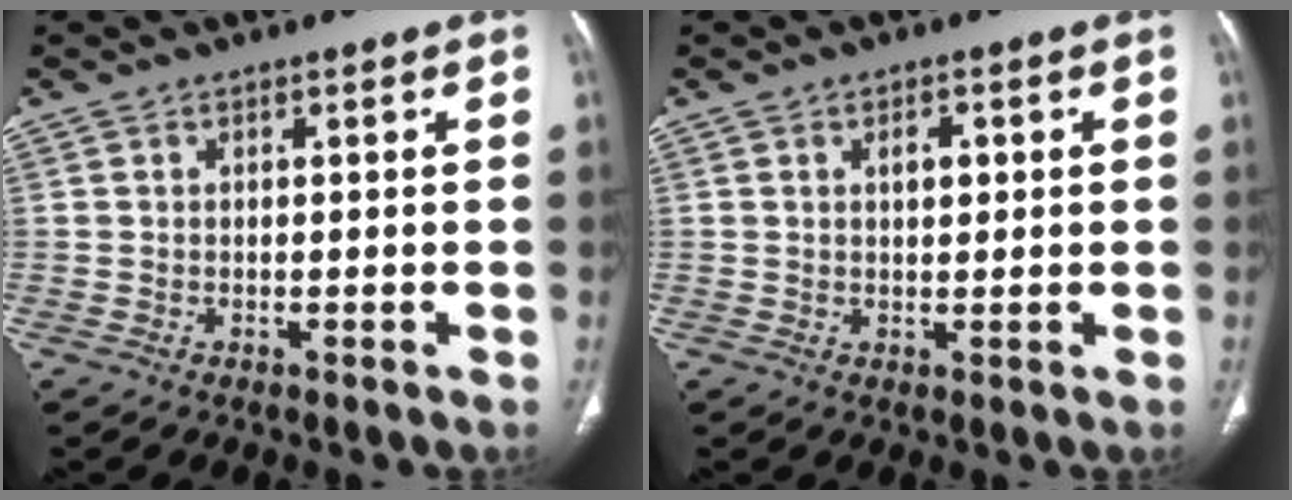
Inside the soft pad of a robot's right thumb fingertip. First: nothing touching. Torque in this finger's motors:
{"motor_torque": [-0.56, 0.21, -0.30, -0.11, -0.02]}